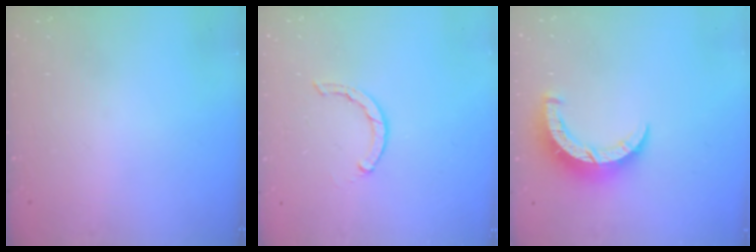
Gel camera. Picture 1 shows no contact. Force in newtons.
{"total": 1.6, "press": 1.5, "slide": 0.4}
{"total": 8.0, "press": 8.0, "slide": 0.3}